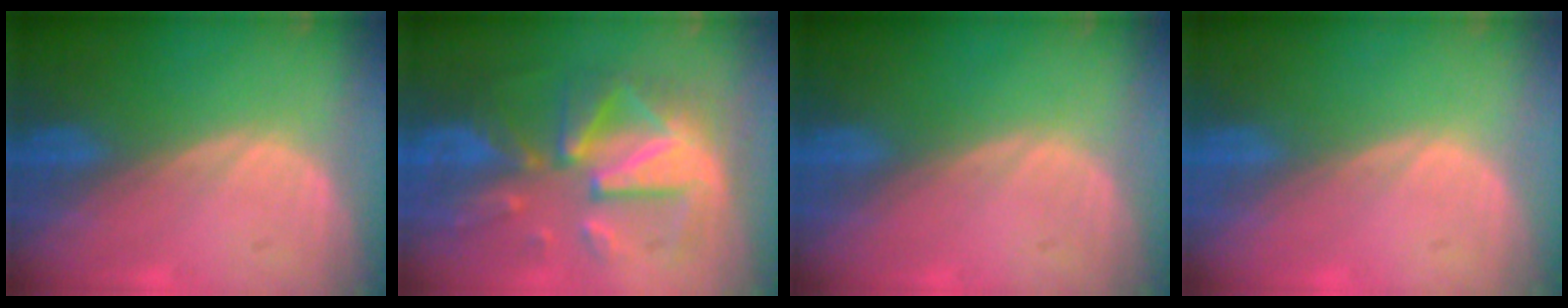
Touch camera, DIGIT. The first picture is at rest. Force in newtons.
{"total": 11.8, "press": 11.7, "slide": 1.2}
{"total": 0.0}
{"total": 0.0}